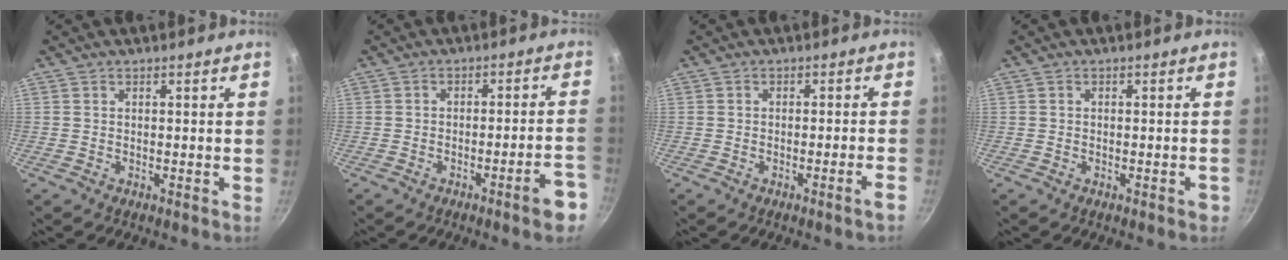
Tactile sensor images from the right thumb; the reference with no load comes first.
{"total": 6.5, "force": [-3.9, 0.8, 5.1], "torque": [-0.055, 0.039, -0.045]}
{"total": 2.5, "force": [-1.6, -0.4, 1.9], "torque": [-0.025, 0.014, -0.019]}
{"total": 1.1, "force": [-0.7, 0.4, 0.8], "torque": [-0.005, 0.010, -0.007]}